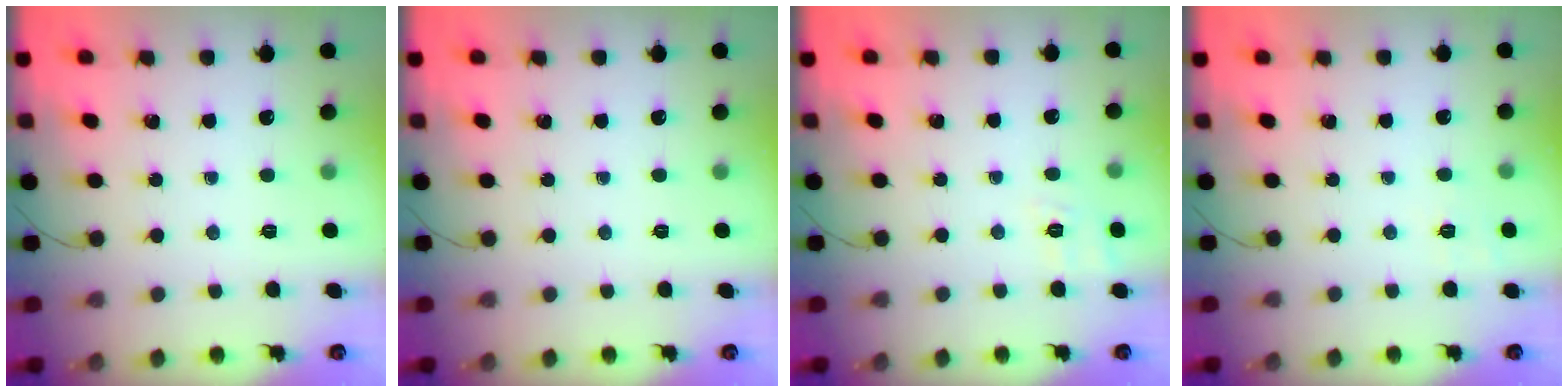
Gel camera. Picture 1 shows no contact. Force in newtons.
{"total": 0.0}
{"total": 2.7, "press": 1.9, "slide": 2.0}
{"total": 3.8, "press": 3.4, "slide": 1.6}